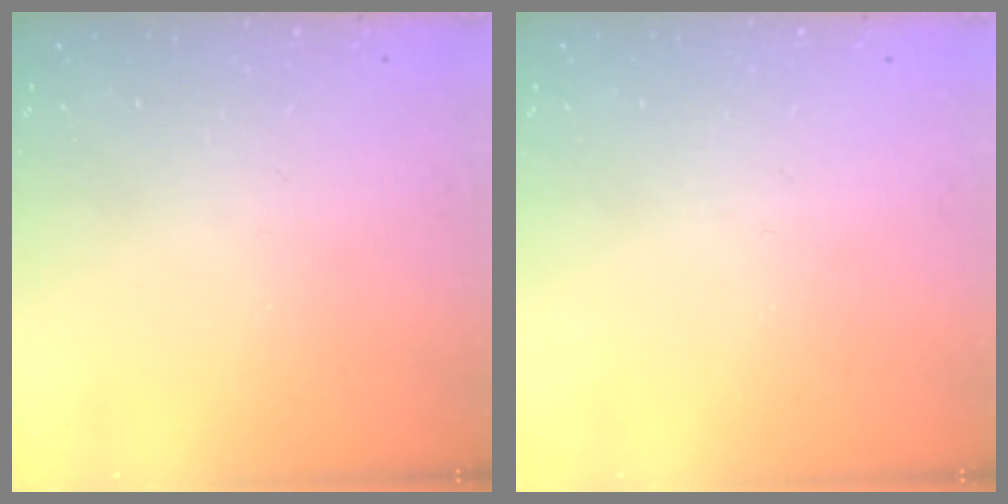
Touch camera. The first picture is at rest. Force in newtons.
{"total": 0.0}